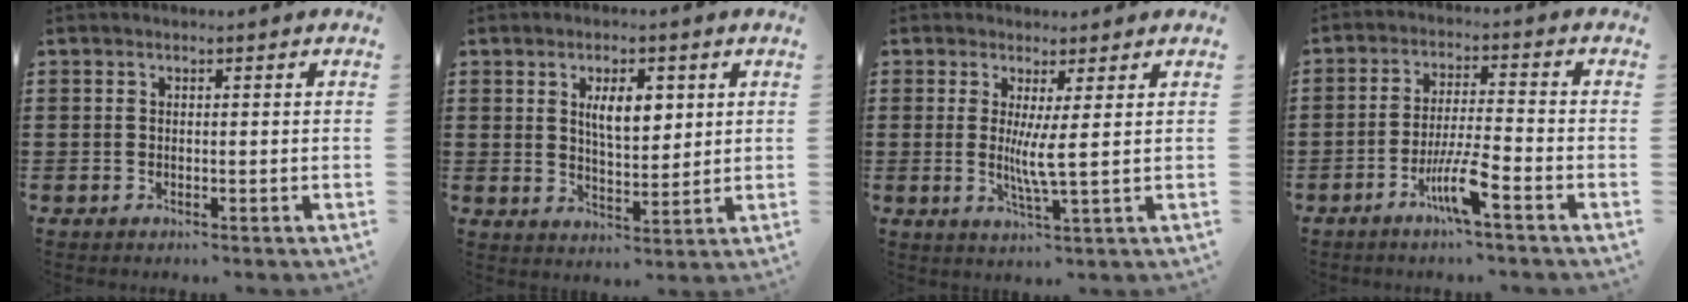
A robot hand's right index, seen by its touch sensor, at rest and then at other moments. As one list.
[{"total": 6.1, "force": [2.0, 2.5, 5.1], "torque": [-0.092, 0.001, 0.030]}, {"total": 4.4, "force": [0.6, -0.3, 4.3], "torque": [-0.082, -0.012, 0.010]}, {"total": 6.6, "force": [-3.7, 0.3, 5.4], "torque": [-0.115, -0.012, -0.071]}]